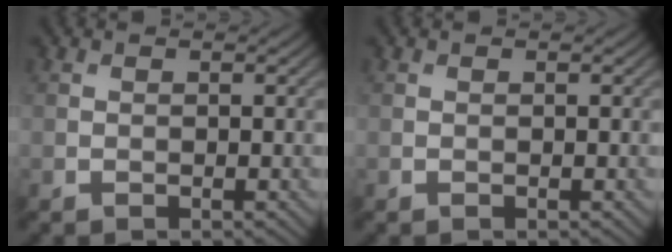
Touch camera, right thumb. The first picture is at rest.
{"total": 0.0}